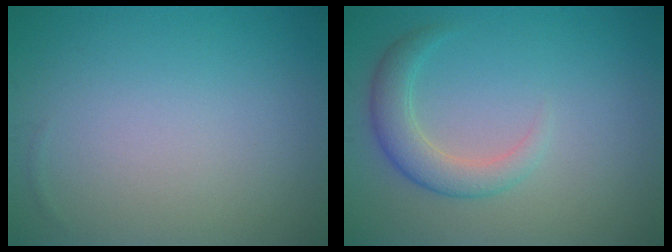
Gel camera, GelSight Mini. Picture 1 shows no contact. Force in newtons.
{"total": 3.2, "press": 3.2, "slide": 0.2}